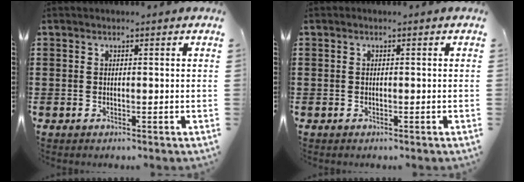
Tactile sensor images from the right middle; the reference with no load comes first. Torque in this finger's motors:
{"motor_torque": [0.01, 0.01, 0.00, 0.00]}